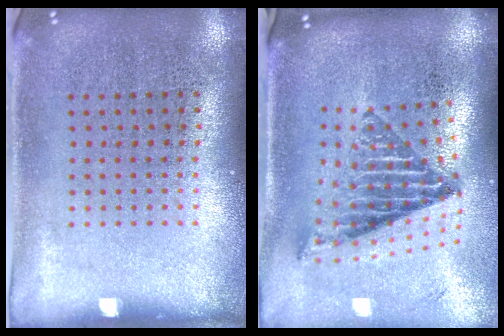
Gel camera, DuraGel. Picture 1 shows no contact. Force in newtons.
{"total": 1.8, "press": 1.4, "slide": 1.1}